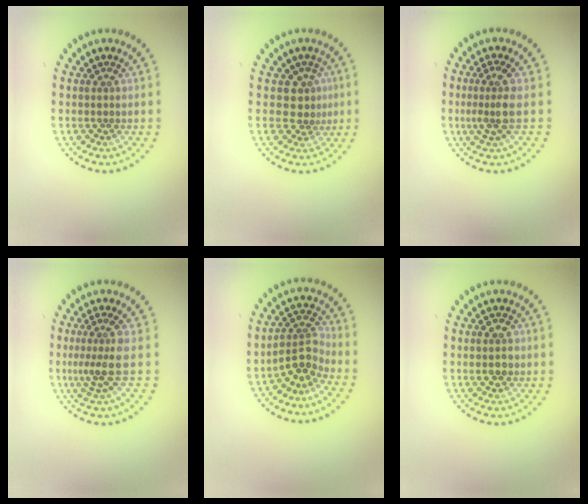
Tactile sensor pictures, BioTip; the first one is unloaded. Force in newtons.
{"total": 2.1, "press": 1.5, "slide": 1.4}
{"total": 2.7, "press": 2.2, "slide": 1.6}
{"total": 3.0, "press": 2.2, "slide": 2.1}
{"total": 2.9, "press": 2.4, "slide": 1.7}
{"total": 1.9, "press": 1.9, "slide": 0.0}